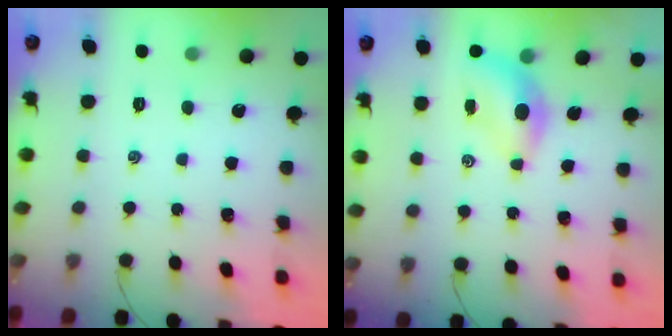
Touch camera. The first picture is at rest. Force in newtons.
{"total": 5.5, "press": 5.3, "slide": 1.4}